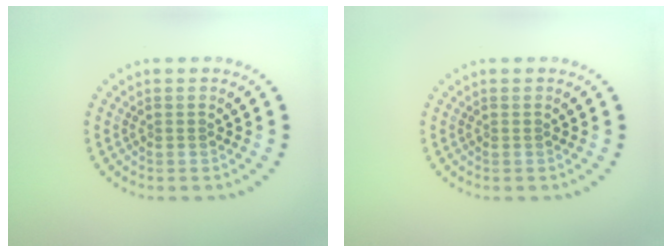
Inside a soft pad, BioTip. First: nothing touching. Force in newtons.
{"total": 0.0}